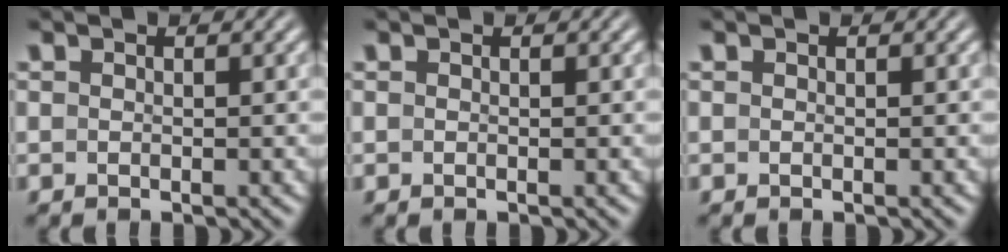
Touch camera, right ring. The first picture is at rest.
{"total": 0.0}
{"total": 0.0}